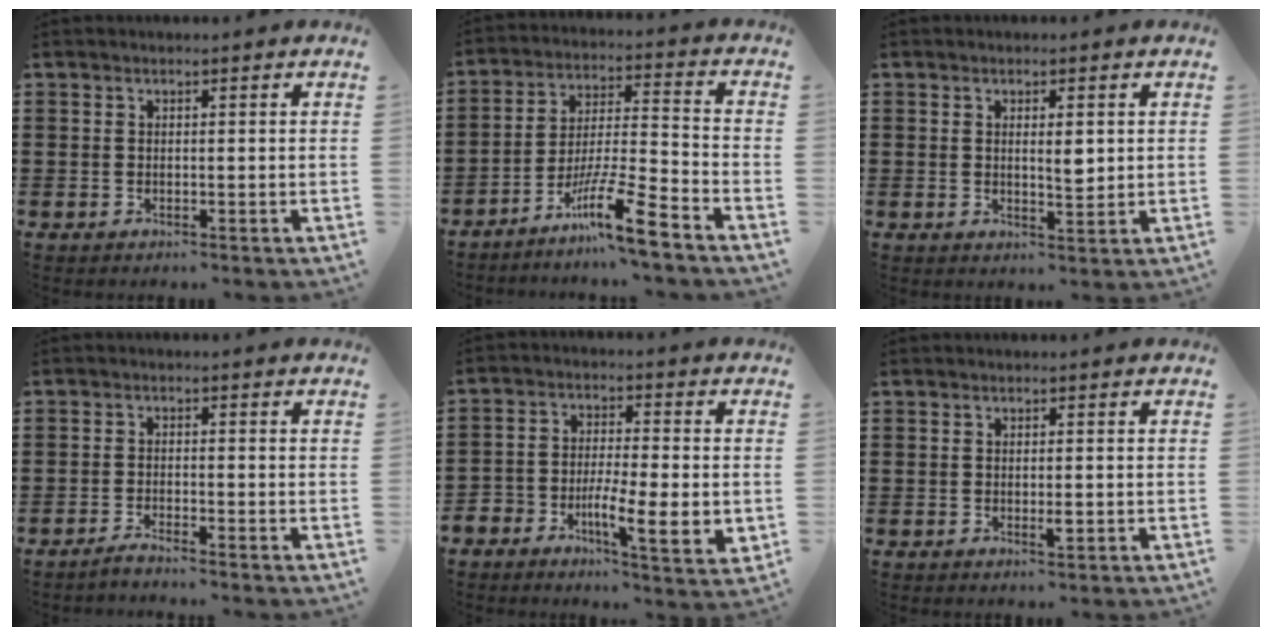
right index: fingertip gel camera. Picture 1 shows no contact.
{"total": 11.1, "force": [-7.8, 0.8, 7.8], "torque": [-0.141, 0.008, -0.151]}
{"total": 2.9, "force": [0.6, 0.9, 2.7], "torque": [-0.045, 0.000, 0.006]}
{"total": 1.7, "force": [-1.5, -0.2, 0.6], "torque": [-0.010, 0.000, -0.029]}
{"total": 7.2, "force": [-2.7, 2.4, 6.3], "torque": [-0.106, -0.008, -0.048]}
{"total": 1.6, "force": [-0.3, 0.4, 1.6], "torque": [-0.035, -0.005, -0.007]}